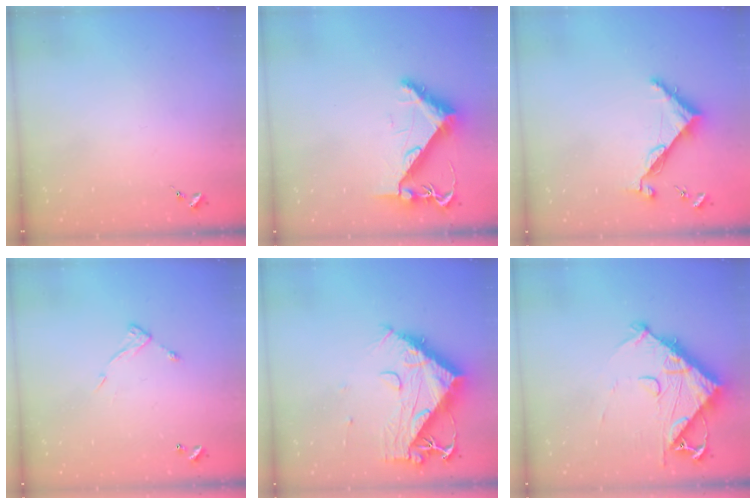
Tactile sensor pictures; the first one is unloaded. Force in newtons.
{"total": 8.3, "press": 8.2, "slide": 1.0}
{"total": 6.8, "press": 6.8, "slide": 0.3}
{"total": 7.7, "press": 7.7, "slide": 0.6}
{"total": 13.9, "press": 13.8, "slide": 1.3}
{"total": 13.1, "press": 13.0, "slide": 1.0}